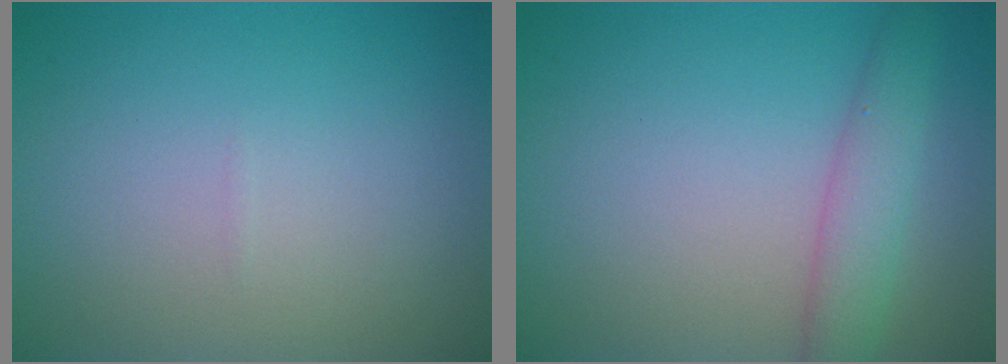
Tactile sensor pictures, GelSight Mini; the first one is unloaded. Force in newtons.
{"total": 3.1, "press": 3.1, "slide": 0.1}